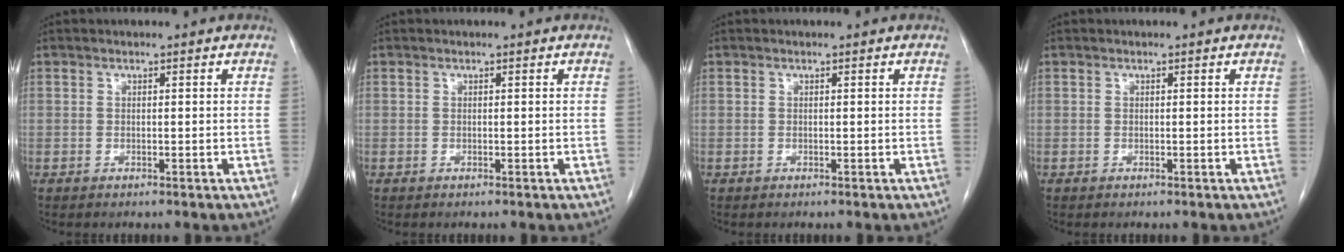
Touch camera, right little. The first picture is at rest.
{"total": 0.0}
{"total": 0.0}
{"total": 0.0}